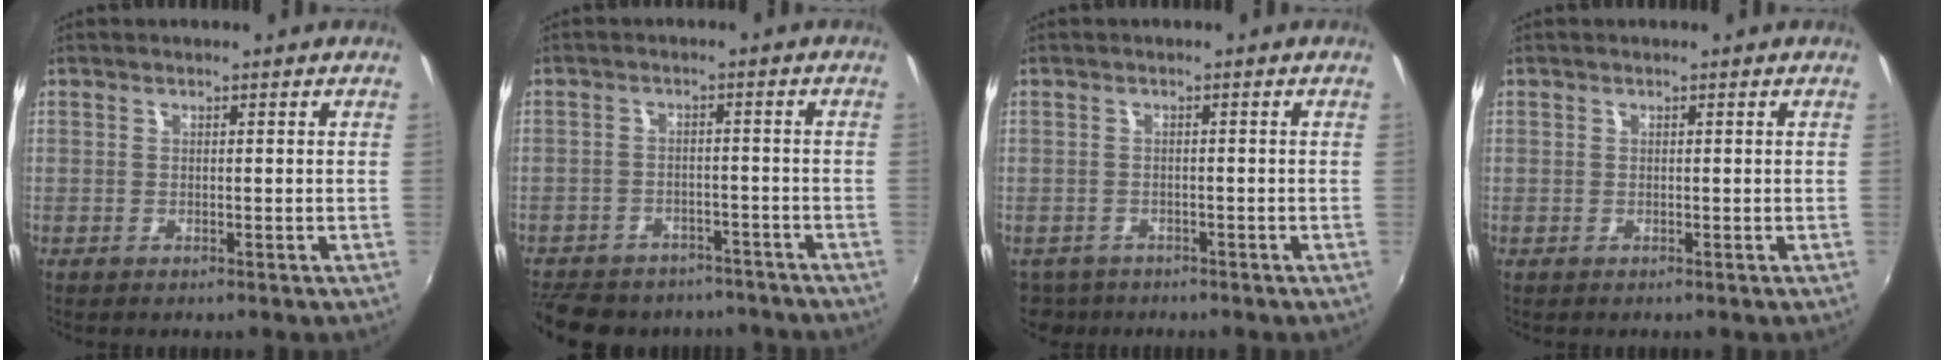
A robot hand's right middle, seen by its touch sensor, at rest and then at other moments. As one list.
[{"total": 18.4, "force": [-15.0, 8.3, 6.7], "torque": [-0.161, 0.008, -0.199]}, {"total": 4.6, "force": [-3.3, 2.9, 1.3], "torque": [-0.040, -0.015, -0.053]}, {"total": 0.8, "force": [-0.2, 0.7, -0.1], "torque": [-0.001, 0.000, -0.003]}]